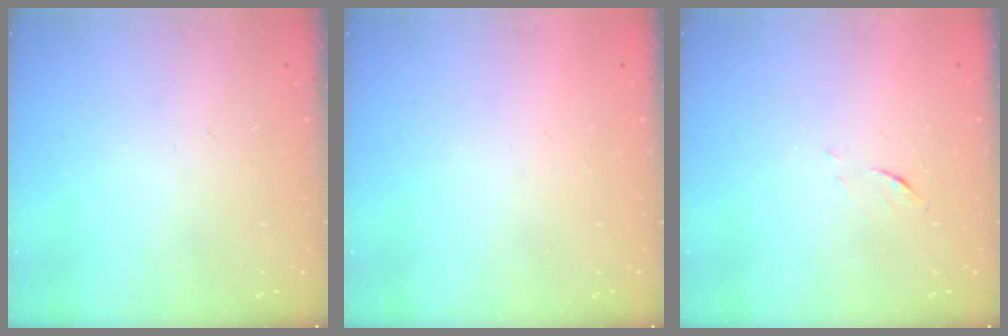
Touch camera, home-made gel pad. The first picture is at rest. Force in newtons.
{"total": 1.5, "press": 1.5, "slide": 0.1}
{"total": 5.0, "press": 4.9, "slide": 0.4}